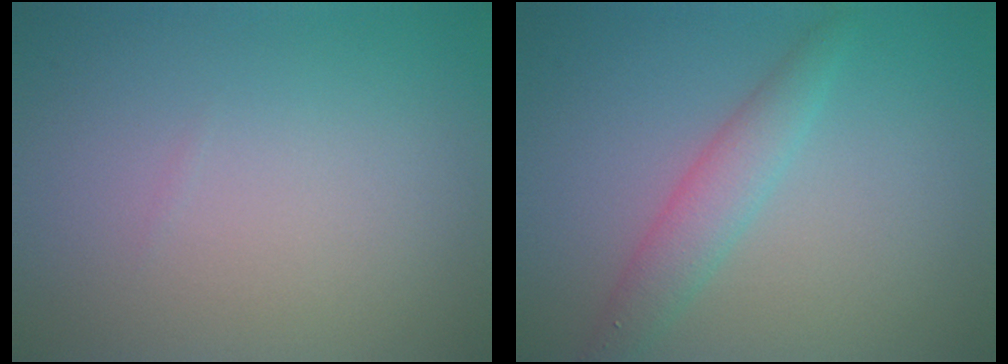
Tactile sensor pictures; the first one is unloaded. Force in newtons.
{"total": 2.9, "press": 2.9, "slide": 0.0}